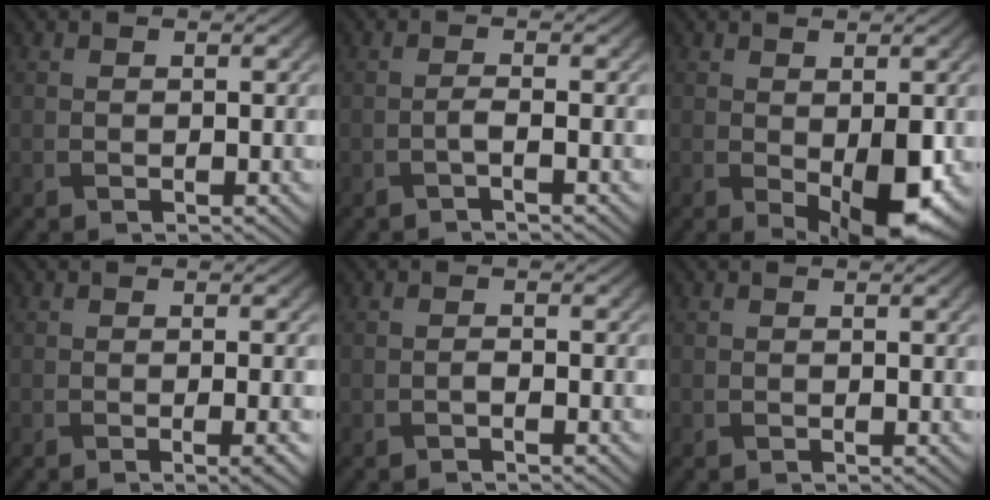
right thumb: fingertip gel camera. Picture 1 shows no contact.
{"total": 1.3, "force": [-0.7, 0.1, 1.1], "torque": [-0.021, 0.007, -0.017]}
{"total": 7.8, "force": [-2.0, 3.6, 6.6], "torque": [-0.105, -0.031, -0.007]}
{"total": 2.8, "force": [-0.3, 0.6, 2.7], "torque": [-0.036, 0.004, -0.009]}
{"total": 0.7, "force": [-0.5, 0.1, 0.5], "torque": [-0.008, 0.002, -0.008]}
{"total": 0.9, "force": [0.2, 0.1, 0.9], "torque": [-0.013, 0.001, 0.002]}